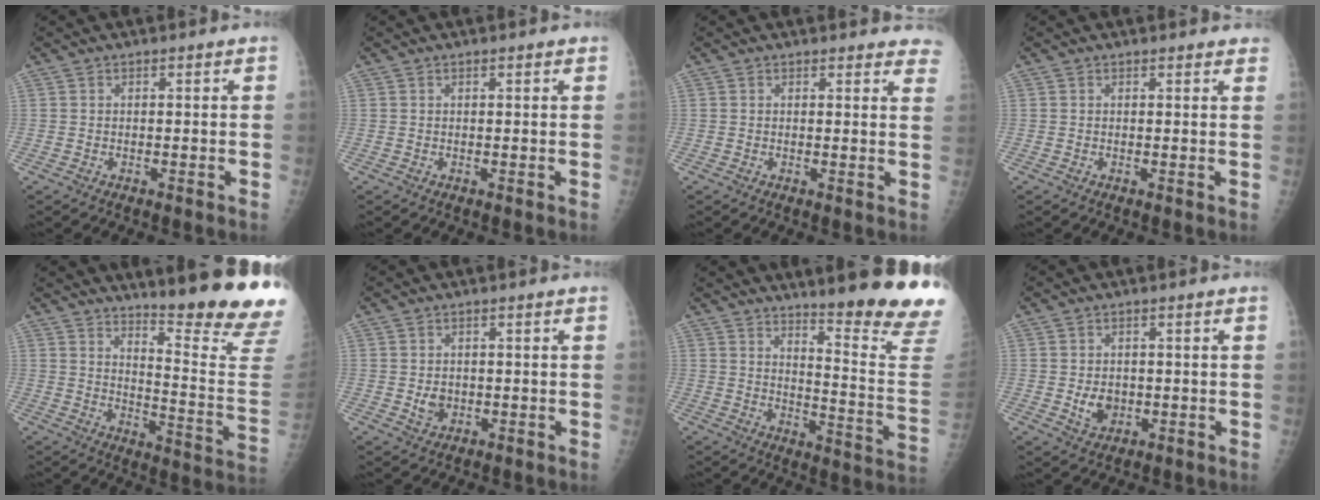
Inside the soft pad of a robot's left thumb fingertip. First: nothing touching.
{"total": 0.7, "force": [0.4, 0.3, 0.5], "torque": [-0.008, 0.000, 0.004]}
{"total": 5.6, "force": [5.3, 1.8, 0.9], "torque": [0.029, -0.022, 0.029]}
{"total": 1.9, "force": [1.7, 0.7, 0.5], "torque": [0.007, -0.006, 0.008]}
{"total": 21.0, "force": [17.5, 0.9, 11.7], "torque": [-0.138, -0.182, 0.226]}
{"total": 3.1, "force": [-0.4, 2.5, 1.7], "torque": [-0.017, 0.001, -0.001]}
{"total": 20.4, "force": [16.1, 1.4, 12.4], "torque": [-0.140, -0.154, 0.206]}
{"total": 4.4, "force": [-0.6, 3.4, 2.7], "torque": [-0.030, -0.001, -0.002]}